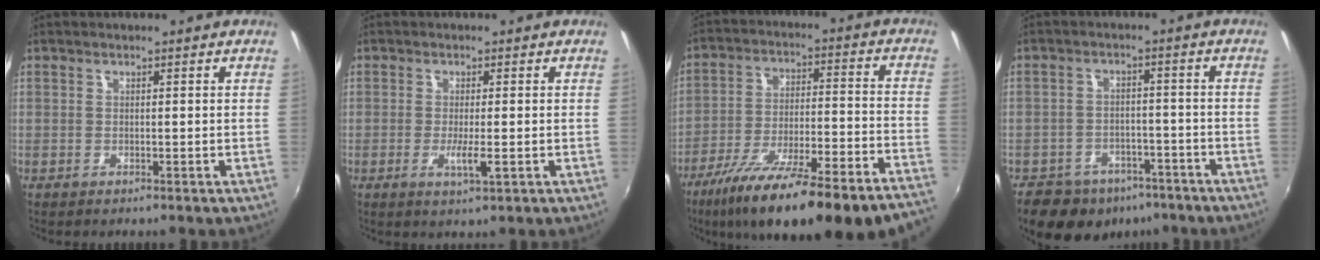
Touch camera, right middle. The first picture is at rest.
{"total": 3.1, "force": [-0.8, 0.2, 3.0], "torque": [-0.059, -0.008, -0.015]}
{"total": 27.5, "force": [-21.8, 2.3, 16.5], "torque": [-0.267, -0.073, -0.322]}
{"total": 16.8, "force": [-11.9, 9.5, 7.1], "torque": [-0.165, -0.002, -0.158]}